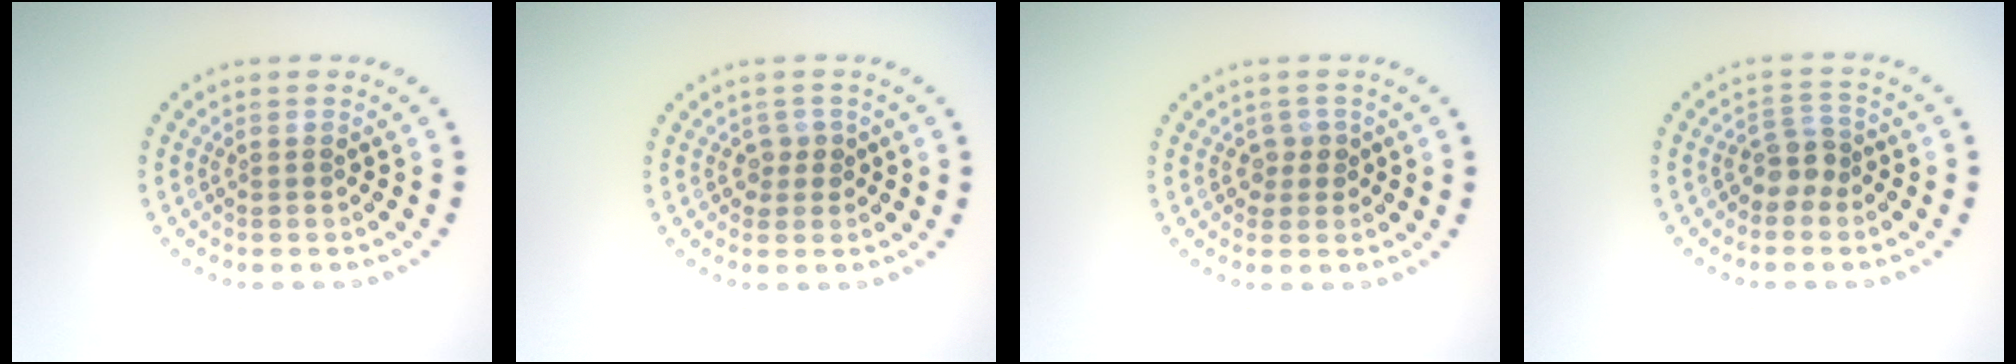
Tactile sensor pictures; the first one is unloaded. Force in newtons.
{"total": 1.4, "press": 1.0, "slide": 1.0}
{"total": 1.4, "press": 1.0, "slide": 1.0}
{"total": 2.1, "press": 1.6, "slide": 1.4}